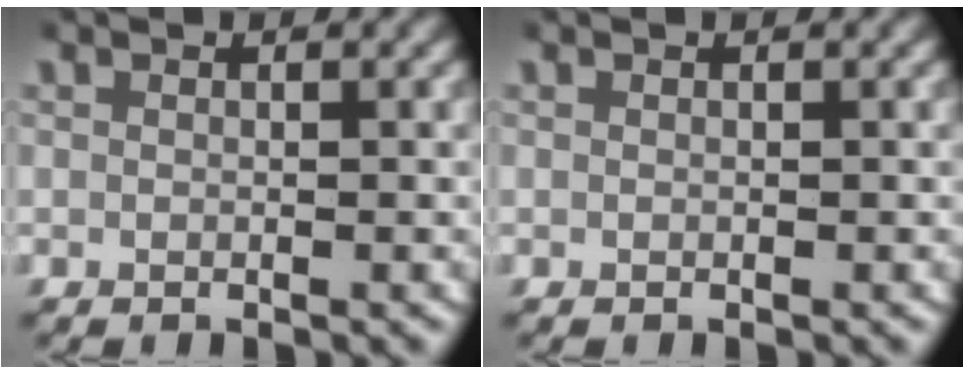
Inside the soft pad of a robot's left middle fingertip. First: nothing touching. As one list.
[{"total": 0.0}]